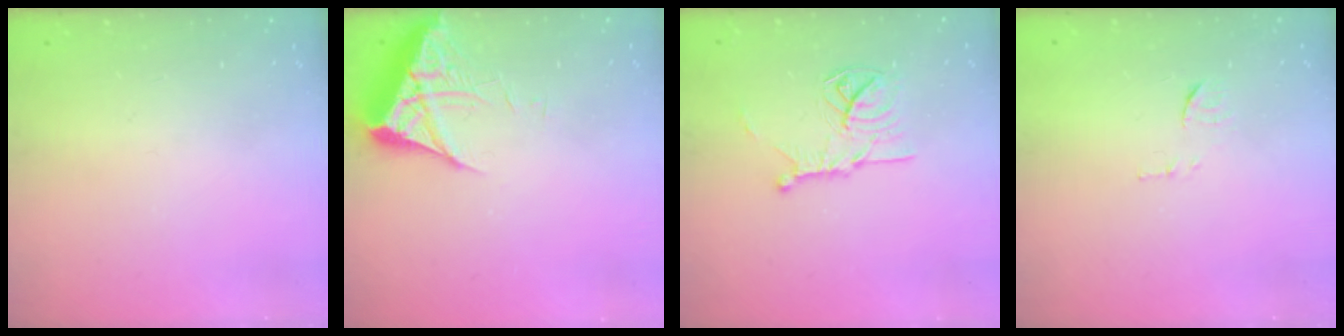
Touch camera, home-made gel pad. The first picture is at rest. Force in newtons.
{"total": 6.1, "press": 6.1, "slide": 0.7}
{"total": 12.4, "press": 12.4, "slide": 0.2}
{"total": 6.9, "press": 6.9, "slide": 0.7}